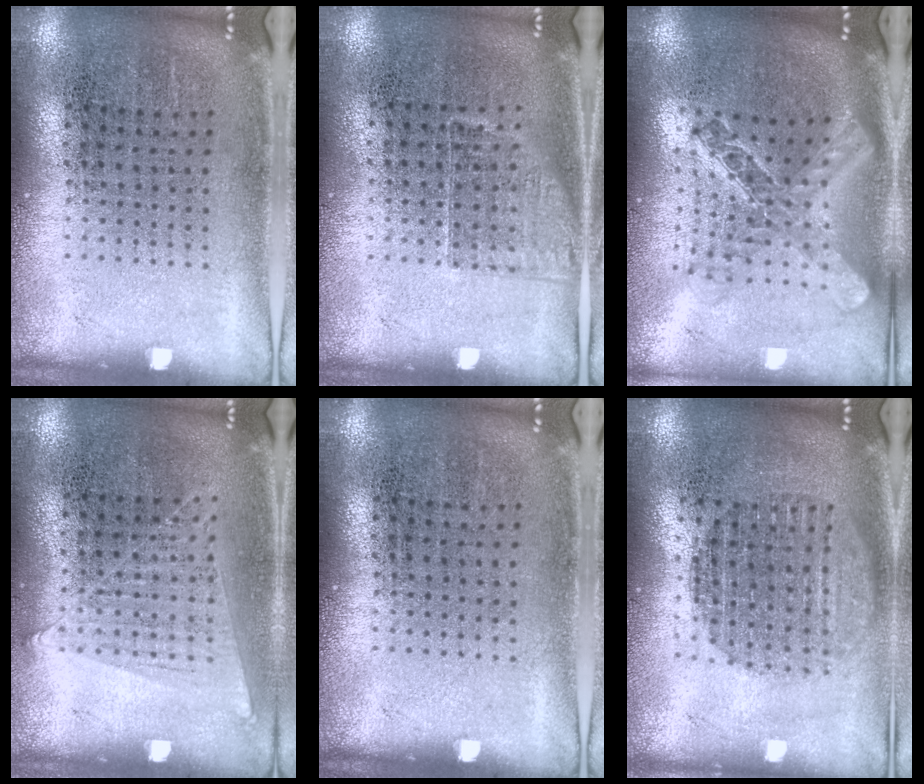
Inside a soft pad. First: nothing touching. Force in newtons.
{"total": 1.2, "press": 0.9, "slide": 0.7}
{"total": 2.1, "press": 1.7, "slide": 1.3}
{"total": 1.1, "press": 1.0, "slide": 0.4}
{"total": 0.0}
{"total": 1.7, "press": 1.4, "slide": 0.9}